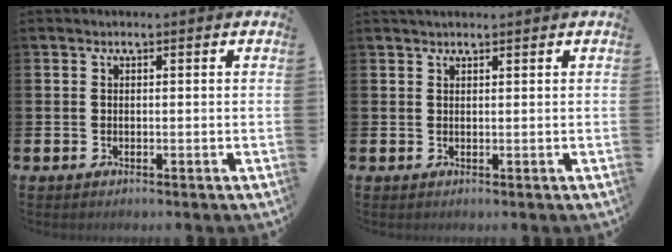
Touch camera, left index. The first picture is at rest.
{"total": 1.2, "force": [1.1, 0.2, 0.3], "torque": [0.002, -0.001, 0.018]}